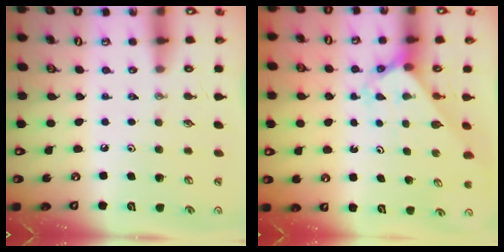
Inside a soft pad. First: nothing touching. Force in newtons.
{"total": 2.6, "press": 2.6, "slide": 0.2}